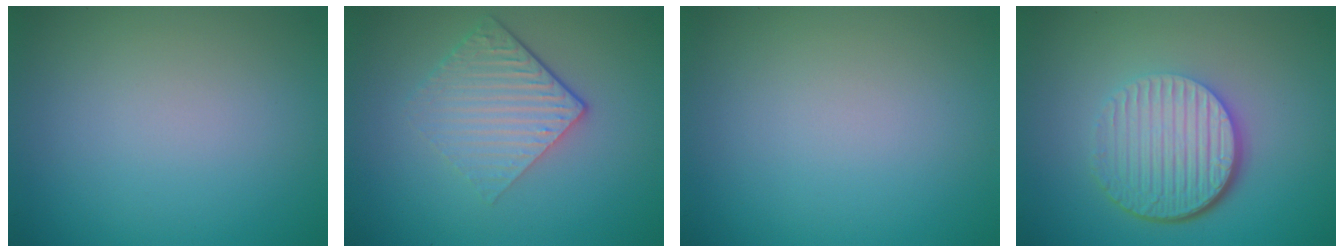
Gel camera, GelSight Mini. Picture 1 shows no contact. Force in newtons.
{"total": 4.3, "press": 2.8, "slide": 3.2}
{"total": 0.0}
{"total": 6.5, "press": 4.4, "slide": 4.8}